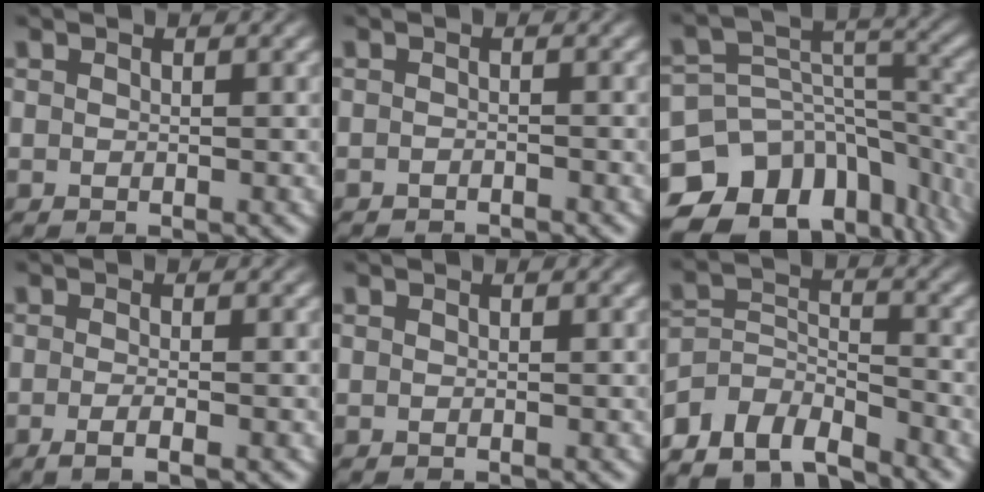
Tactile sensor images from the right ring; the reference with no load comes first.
{"total": 1.1, "force": [-1.0, -0.3, -0.4], "torque": [0.010, -0.005, -0.015]}
{"total": 14.7, "force": [-5.3, 10.9, 8.3], "torque": [-0.130, -0.045, -0.078]}
{"total": 1.9, "force": [-1.0, -0.1, 1.5], "torque": [-0.028, -0.001, -0.018]}
{"total": 0.0}
{"total": 9.4, "force": [-5.8, 6.2, 4.0], "torque": [-0.086, -0.053, -0.087]}